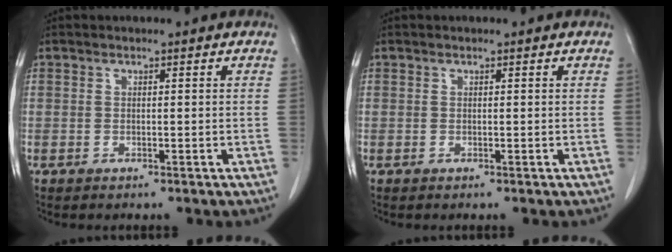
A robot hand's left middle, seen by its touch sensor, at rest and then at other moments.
{"total": 0.0}